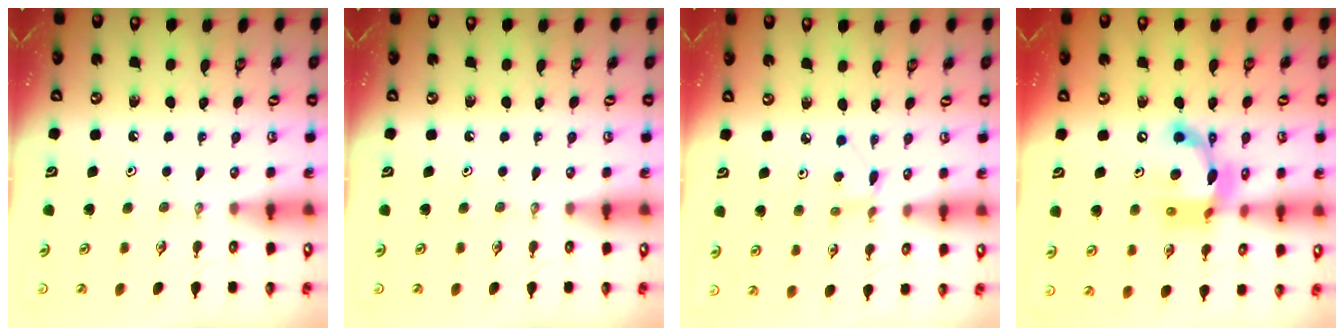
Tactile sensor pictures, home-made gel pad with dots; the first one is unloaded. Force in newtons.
{"total": 0.0}
{"total": 2.5, "press": 2.5, "slide": 0.3}
{"total": 14.4, "press": 14.3, "slide": 0.8}